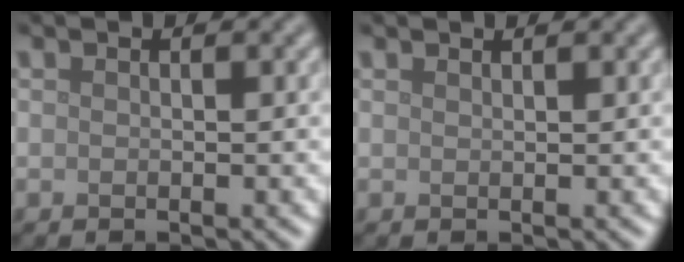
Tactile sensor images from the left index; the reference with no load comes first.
{"total": 0.7, "force": [0.6, 0.1, 0.3], "torque": [-0.001, -0.002, 0.006]}